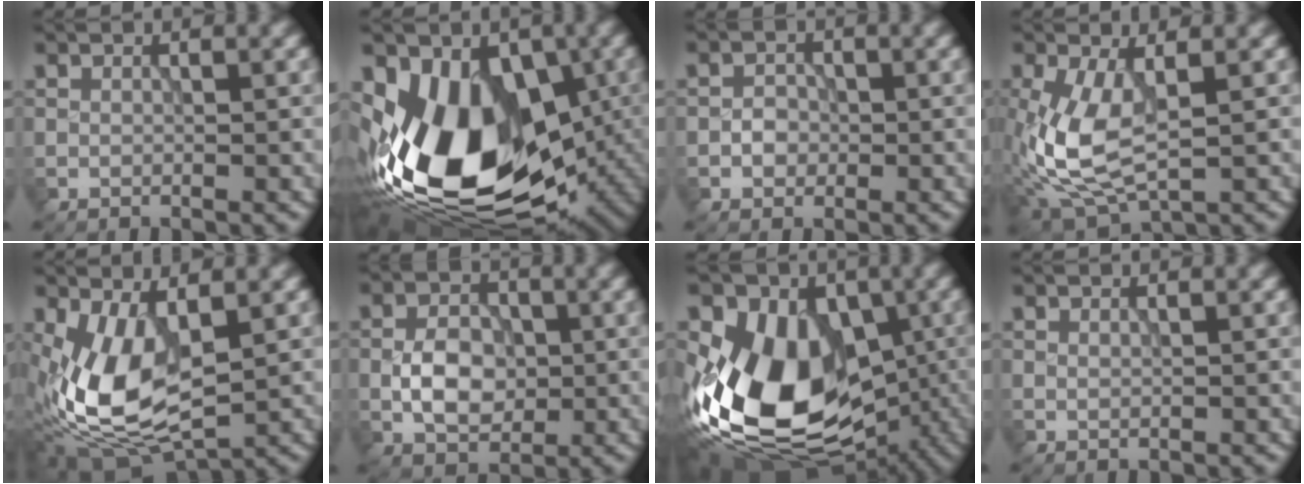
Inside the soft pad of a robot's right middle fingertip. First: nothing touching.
{"total": 17.6, "force": [-2.8, 11.3, 13.2], "torque": [-0.218, -0.024, -0.050]}
{"total": 1.3, "force": [-0.4, 1.2, 0.5], "torque": [-0.005, 0.003, -0.011]}
{"total": 6.4, "force": [-0.1, 3.1, 5.6], "torque": [-0.140, -0.004, 0.002]}
{"total": 8.1, "force": [0.0, 4.1, 7.0], "torque": [-0.160, -0.004, 0.001]}
{"total": 4.2, "force": [-0.6, 2.9, 3.0], "torque": [-0.051, 0.003, -0.013]}
{"total": 16.4, "force": [-1.7, 11.9, 11.1], "torque": [-0.179, -0.006, -0.028]}
{"total": 0.0}